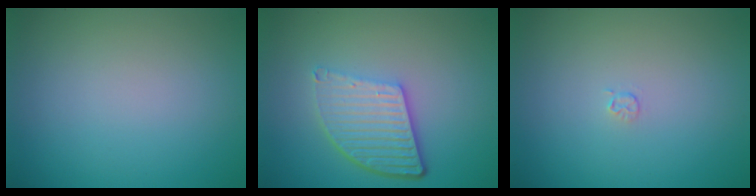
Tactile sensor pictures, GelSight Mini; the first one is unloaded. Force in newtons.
{"total": 5.5, "press": 4.0, "slide": 3.9}
{"total": 0.6, "press": 0.3, "slide": 0.6}